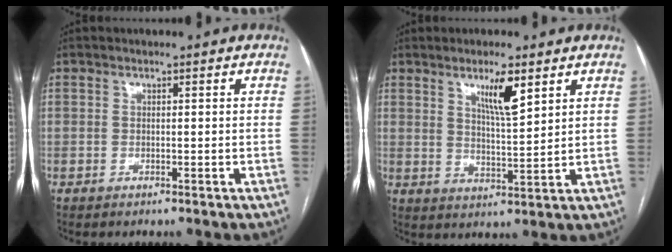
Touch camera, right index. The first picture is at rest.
{"total": 6.4, "force": [3.6, 0.7, 5.2], "torque": [-0.092, -0.008, 0.064]}